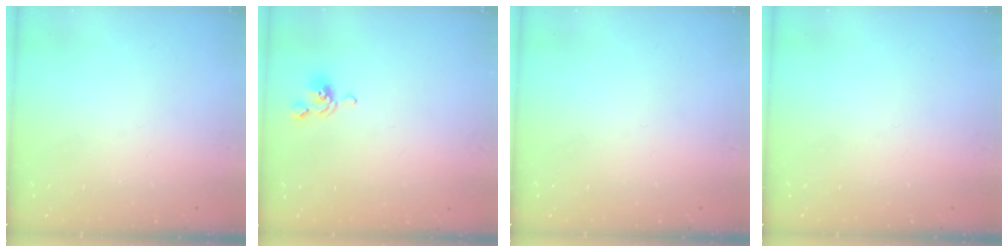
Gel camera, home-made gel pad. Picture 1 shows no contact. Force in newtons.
{"total": 3.9, "press": 3.8, "slide": 0.6}
{"total": 0.0}
{"total": 0.0}